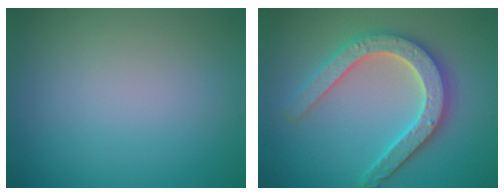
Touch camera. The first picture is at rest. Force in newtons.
{"total": 5.3, "press": 5.2, "slide": 1.0}